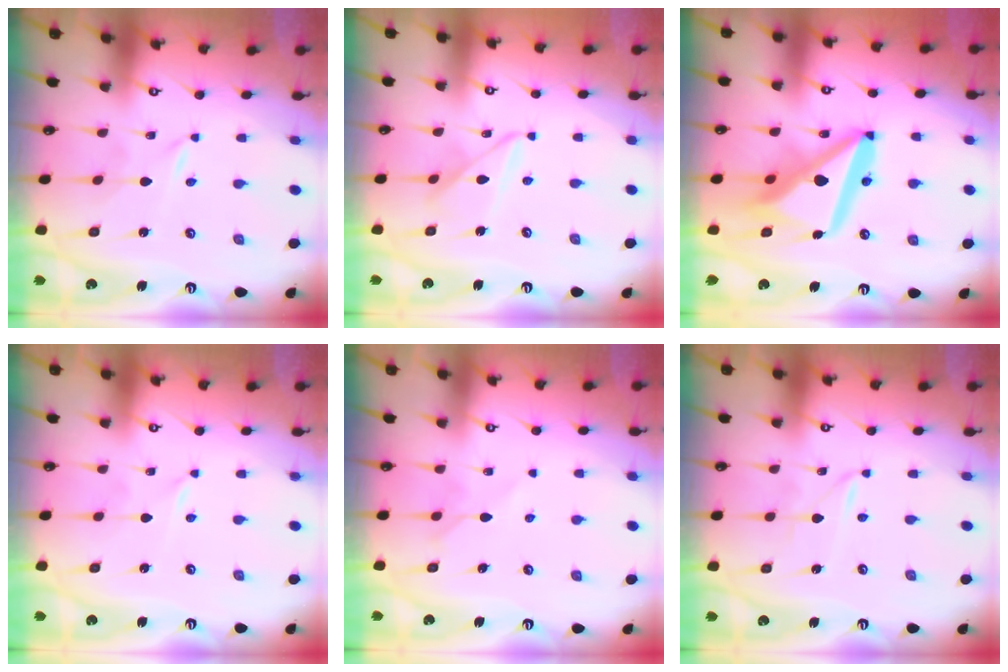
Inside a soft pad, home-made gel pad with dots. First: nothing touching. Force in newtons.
{"total": 10.5, "press": 10.4, "slide": 0.7}
{"total": 17.4, "press": 17.2, "slide": 2.1}
{"total": 0.0}
{"total": 6.2, "press": 6.1, "slide": 0.9}
{"total": 1.3, "press": 1.3, "slide": 0.1}